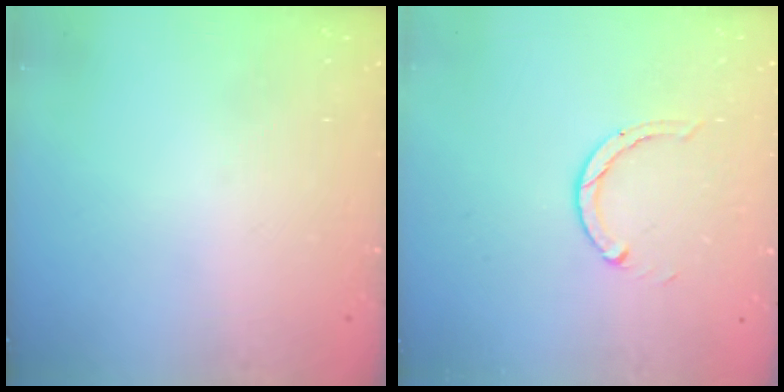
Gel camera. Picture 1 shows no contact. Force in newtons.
{"total": 1.9, "press": 1.9, "slide": 0.2}